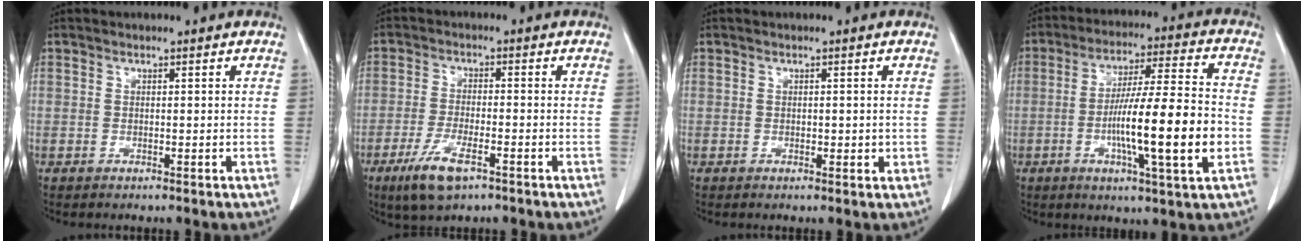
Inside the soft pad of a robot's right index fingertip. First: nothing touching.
{"total": 6.9, "force": [-3.9, 1.7, 5.4], "torque": [-0.112, -0.014, -0.065]}
{"total": 1.6, "force": [0.0, 0.9, 1.3], "torque": [-0.016, -0.003, 0.003]}
{"total": 15.6, "force": [-3.4, 0.5, 15.3], "torque": [-0.258, -0.004, -0.059]}